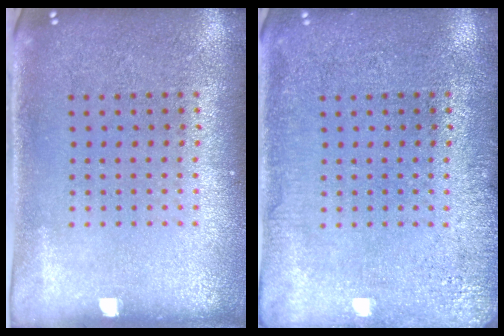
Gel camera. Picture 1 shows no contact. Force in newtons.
{"total": 2.5, "press": 2.4, "slide": 0.5}